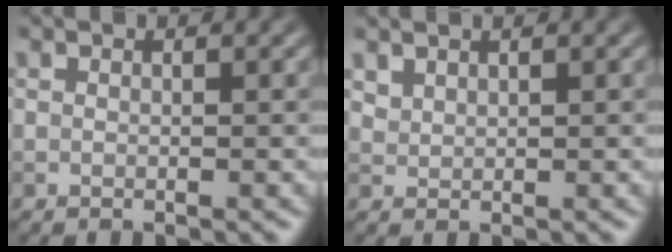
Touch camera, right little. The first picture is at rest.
{"total": 1.1, "force": [1.0, 0.4, 0.2], "torque": [-0.010, 0.000, 0.027]}